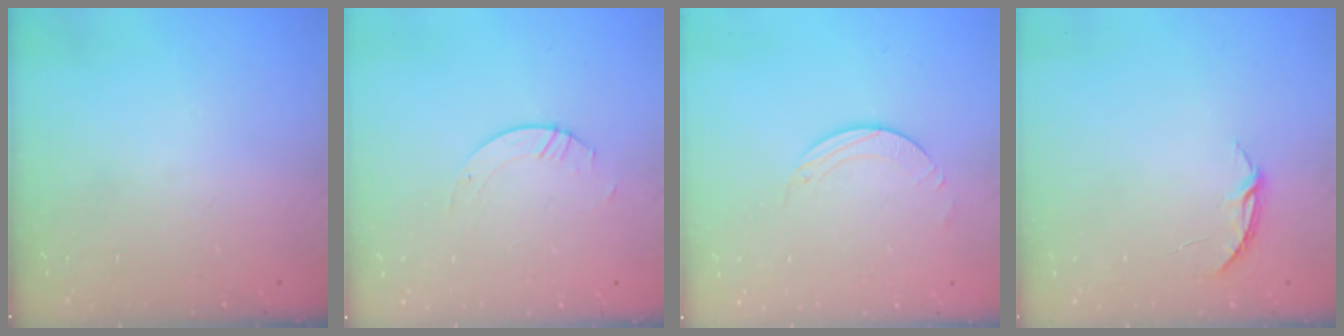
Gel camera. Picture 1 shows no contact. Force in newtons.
{"total": 2.1, "press": 2.1, "slide": 0.1}
{"total": 2.0, "press": 2.0, "slide": 0.2}
{"total": 3.7, "press": 3.7, "slide": 0.3}